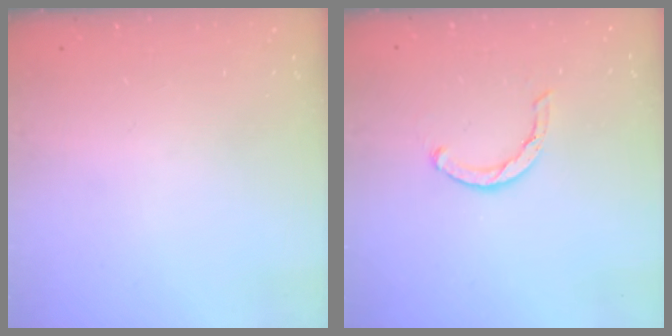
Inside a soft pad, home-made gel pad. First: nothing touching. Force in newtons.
{"total": 3.3, "press": 3.3, "slide": 0.3}